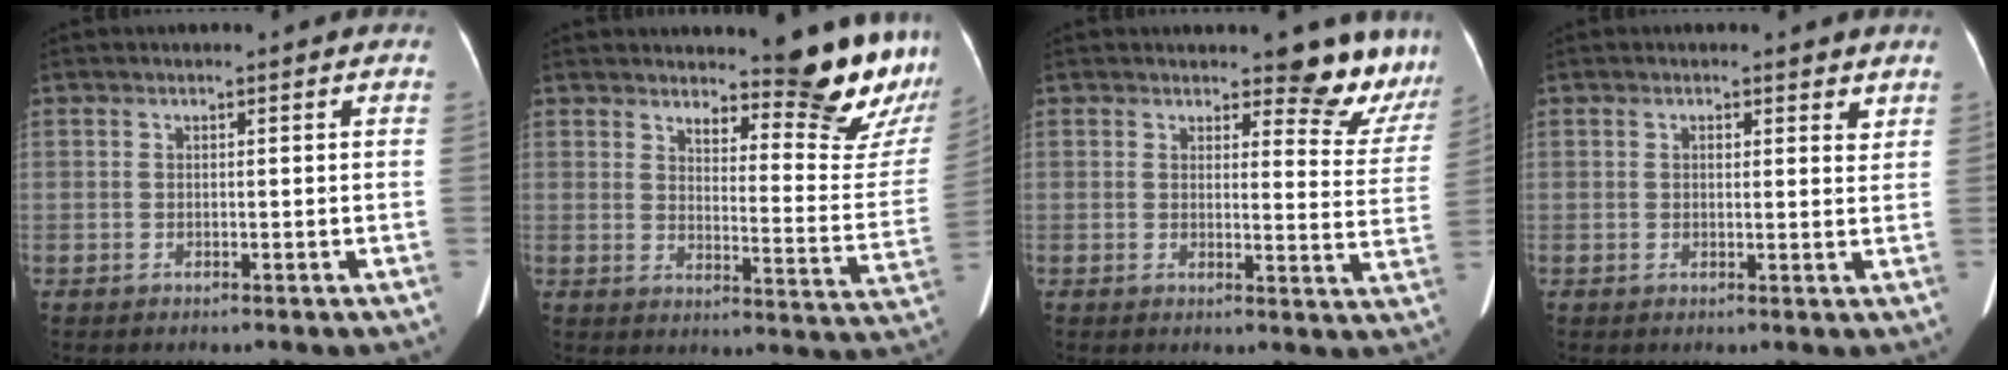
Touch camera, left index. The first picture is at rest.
{"total": 15.3, "force": [13.7, 1.5, 6.5], "torque": [-0.075, -0.092, 0.157]}
{"total": 8.8, "force": [8.0, 2.6, 2.6], "torque": [0.001, -0.031, 0.067]}
{"total": 2.7, "force": [1.7, 1.3, 1.6], "torque": [-0.018, 0.007, 0.022]}